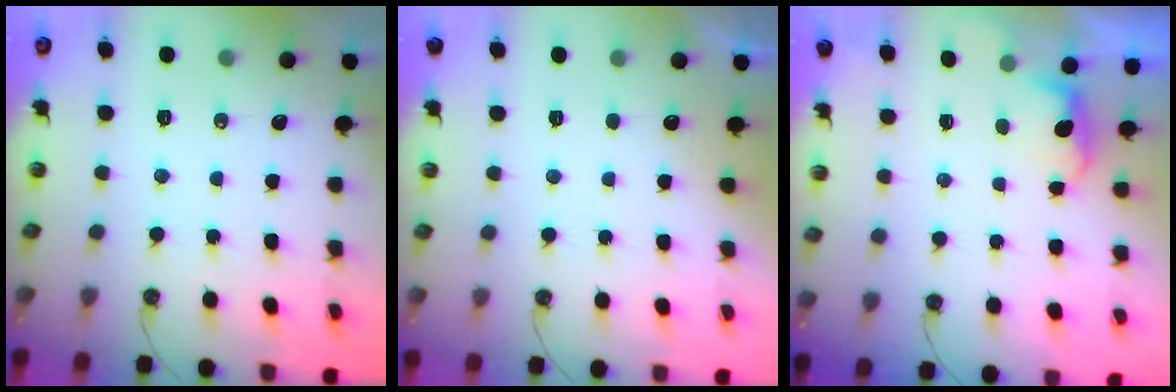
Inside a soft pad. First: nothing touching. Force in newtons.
{"total": 0.7, "press": 0.4, "slide": 0.6}
{"total": 1.2, "press": 0.9, "slide": 0.7}